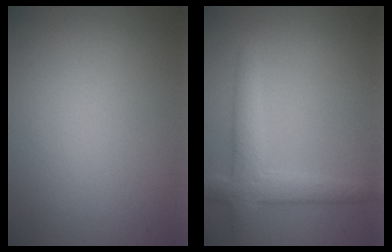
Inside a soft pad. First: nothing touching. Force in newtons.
{"total": 3.7, "press": 3.7, "slide": 0.3}